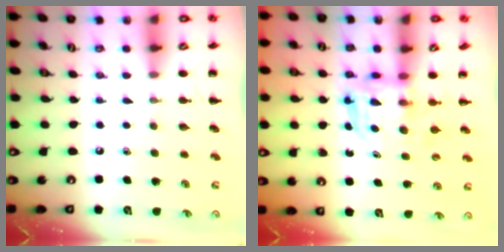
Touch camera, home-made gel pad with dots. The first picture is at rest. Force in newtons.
{"total": 3.8, "press": 3.8, "slide": 0.3}